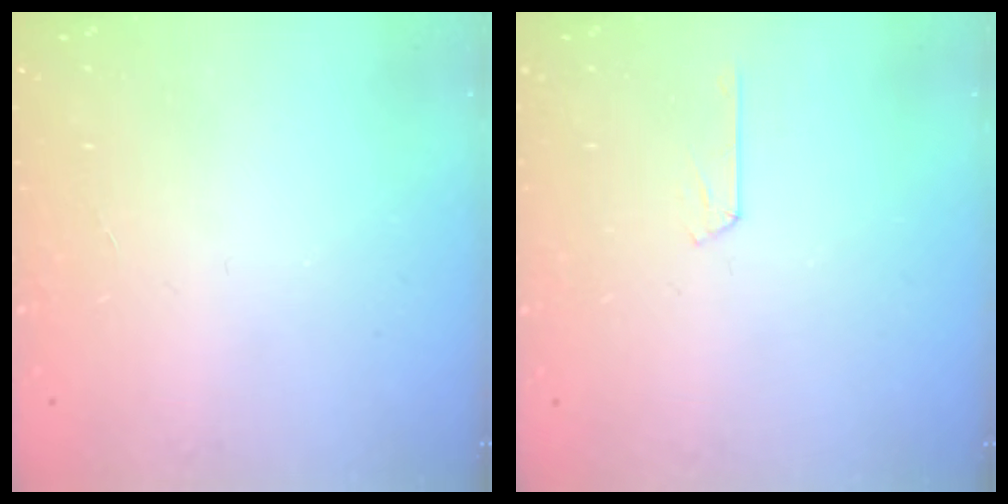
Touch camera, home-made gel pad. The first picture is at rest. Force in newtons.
{"total": 2.9, "press": 2.9, "slide": 0.3}